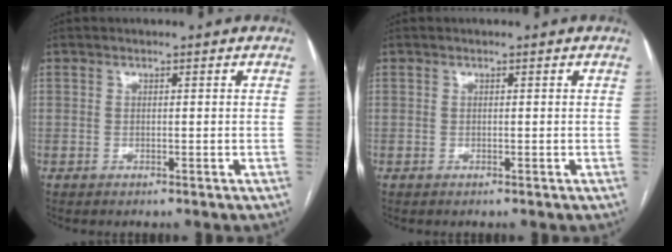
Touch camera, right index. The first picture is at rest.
{"total": 0.0}